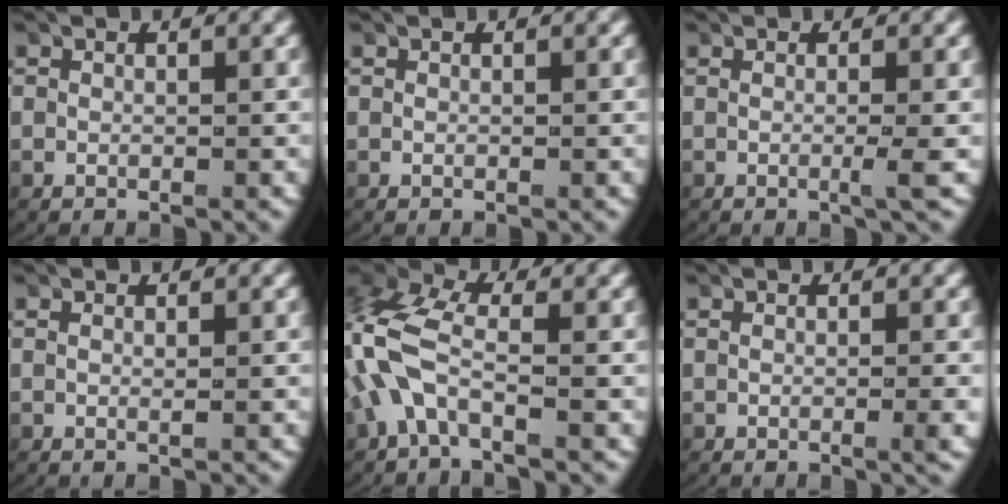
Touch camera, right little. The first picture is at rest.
{"total": 0.0}
{"total": 1.3, "force": [-0.2, -0.6, 1.2], "torque": [-0.019, -0.001, -0.006]}
{"total": 0.5, "force": [0.1, -0.4, 0.3], "torque": [-0.007, -0.001, 0.001]}
{"total": 4.3, "force": [0.4, 2.4, 3.5], "torque": [-0.105, -0.003, 0.005]}
{"total": 1.1, "force": [-0.2, -0.4, 1.0], "torque": [-0.012, 0.002, -0.007]}